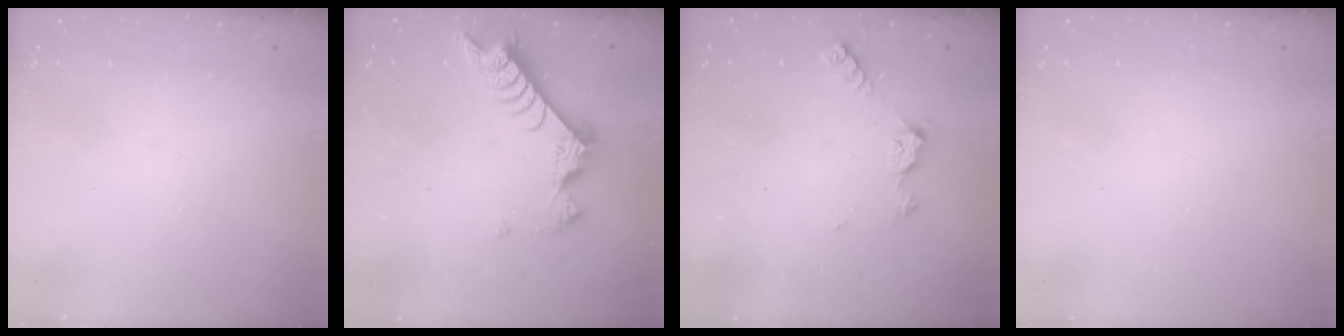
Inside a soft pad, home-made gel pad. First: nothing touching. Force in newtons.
{"total": 9.5, "press": 9.4, "slide": 1.0}
{"total": 5.5, "press": 5.4, "slide": 0.6}
{"total": 0.0}